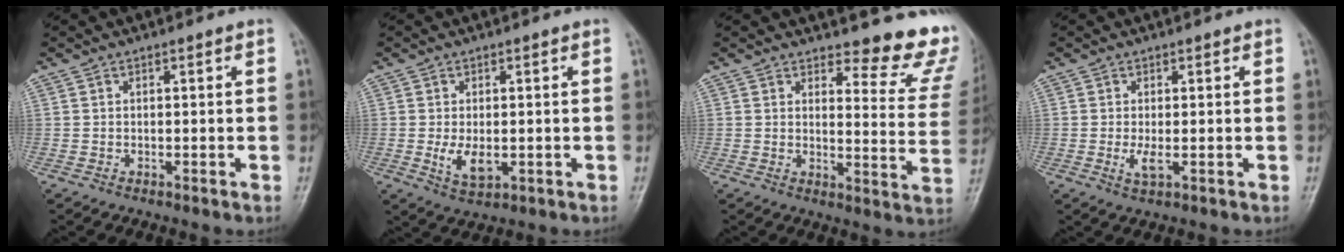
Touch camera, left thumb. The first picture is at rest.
{"total": 4.7, "force": [-0.5, 2.6, 3.8], "torque": [-0.066, -0.010, -0.002]}
{"total": 13.4, "force": [11.8, 3.8, 5.1], "torque": [-0.018, -0.117, 0.119]}
{"total": 2.3, "force": [-0.2, 0.9, 2.1], "torque": [-0.048, -0.007, -0.002]}